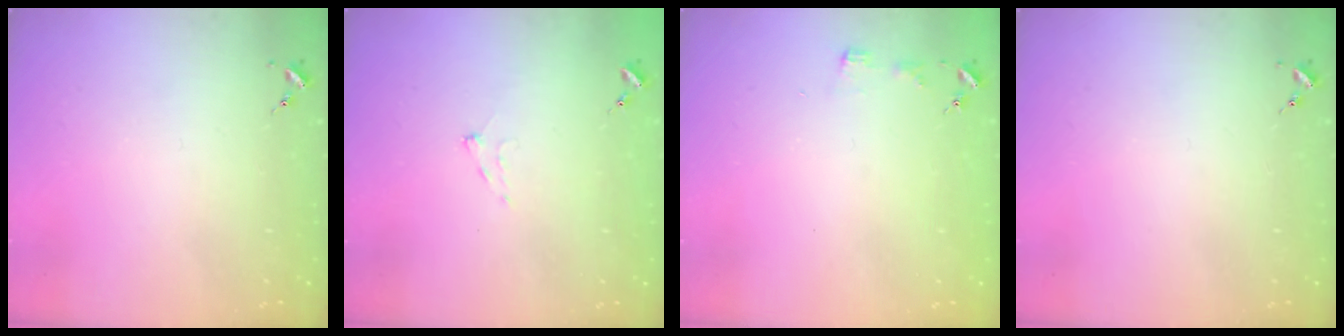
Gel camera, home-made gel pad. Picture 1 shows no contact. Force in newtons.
{"total": 6.0, "press": 6.0, "slide": 0.6}
{"total": 3.4, "press": 3.3, "slide": 0.4}
{"total": 0.0}